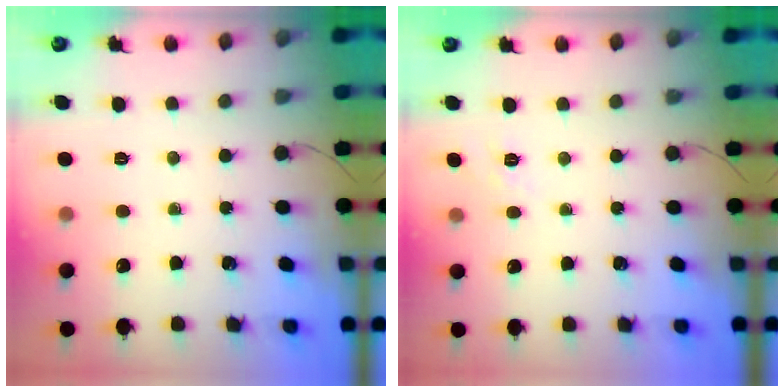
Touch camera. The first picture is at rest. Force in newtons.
{"total": 1.8, "press": 1.2, "slide": 1.4}